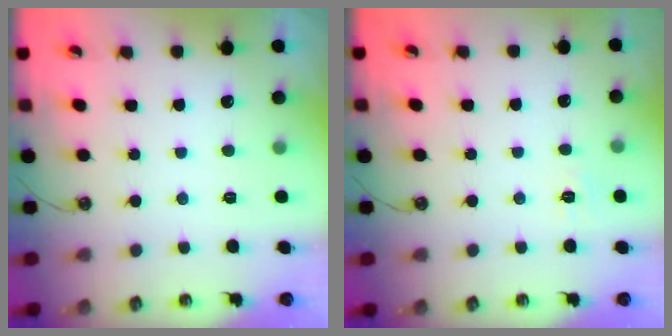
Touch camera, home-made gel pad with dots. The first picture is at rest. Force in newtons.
{"total": 4.6, "press": 4.5, "slide": 0.5}